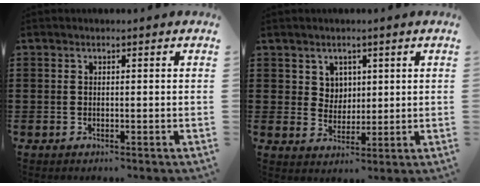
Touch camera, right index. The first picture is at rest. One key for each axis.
{"total": 3.7, "fx": 2.0, "fy": 3.1, "fz": 0.6, "tx": -0.026, "ty": 0.010, "tz": 0.037}